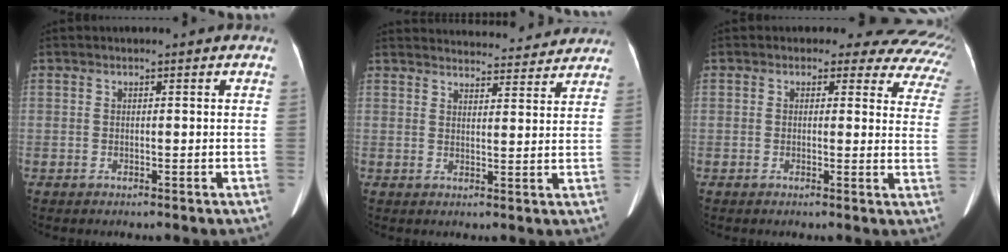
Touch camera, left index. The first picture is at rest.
{"total": 17.8, "force": [17.2, 3.4, 3.3], "torque": [-0.039, 0.019, 0.213]}
{"total": 13.7, "force": [11.7, 5.9, 3.7], "torque": [-0.016, -0.032, 0.087]}